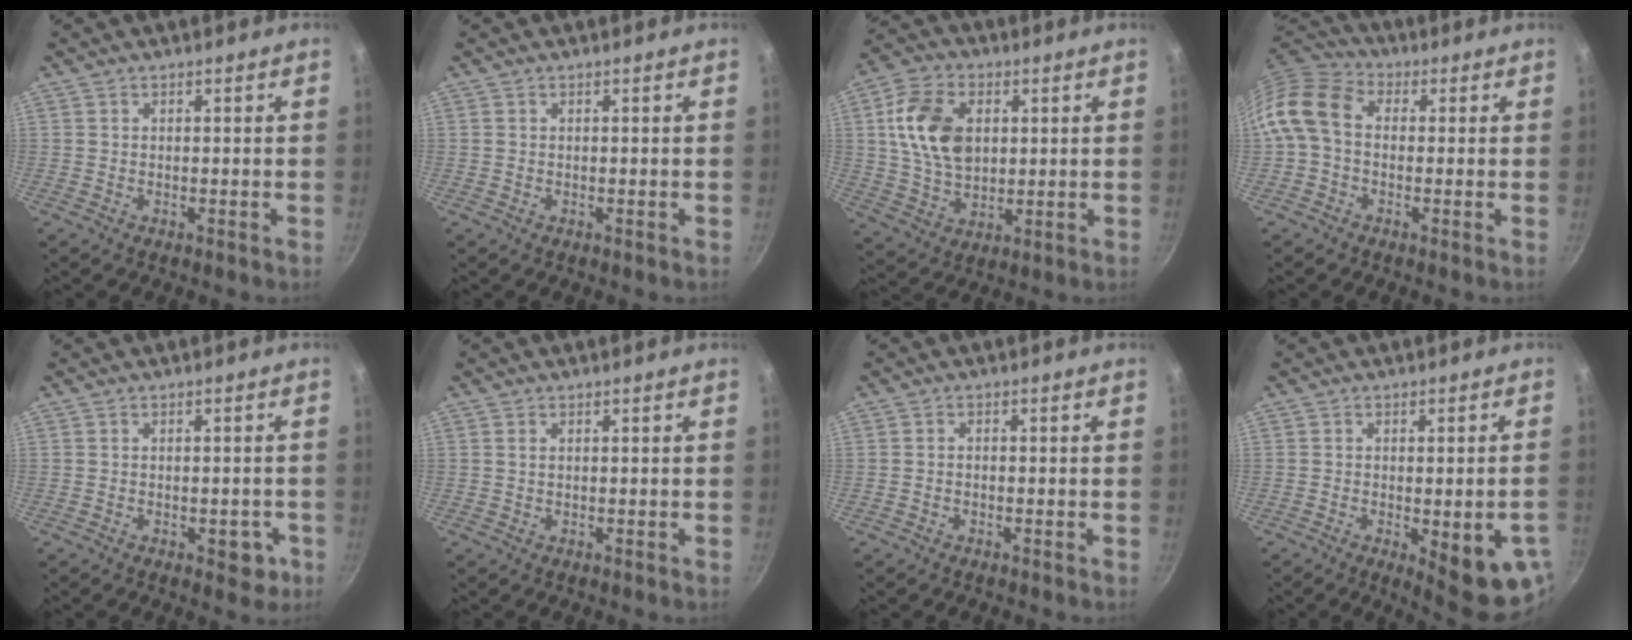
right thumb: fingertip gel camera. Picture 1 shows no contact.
{"total": 0.0}
{"total": 14.2, "force": [2.8, 9.7, 10.0], "torque": [-0.170, -0.001, 0.052]}
{"total": 10.7, "force": [0.0, 7.8, 7.3], "torque": [-0.133, 0.030, -0.023]}
{"total": 4.4, "force": [-1.6, 2.4, 3.3], "torque": [-0.019, 0.012, -0.014]}
{"total": 0.7, "force": [0.2, 0.4, 0.6], "torque": [-0.010, 0.001, 0.003]}
{"total": 0.9, "force": [-0.5, 0.5, 0.5], "torque": [-0.013, 0.007, -0.011]}
{"total": 12.6, "force": [-3.6, 3.7, 11.5], "torque": [-0.119, -0.002, -0.037]}